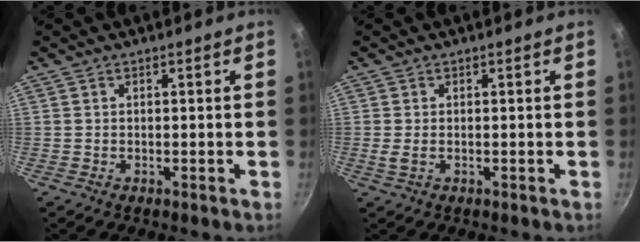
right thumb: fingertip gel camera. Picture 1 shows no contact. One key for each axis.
{"total": 1.7, "fx": -0.1, "fy": 0.9, "fz": 1.4, "tx": -0.030, "ty": -0.002, "tz": -0.001}